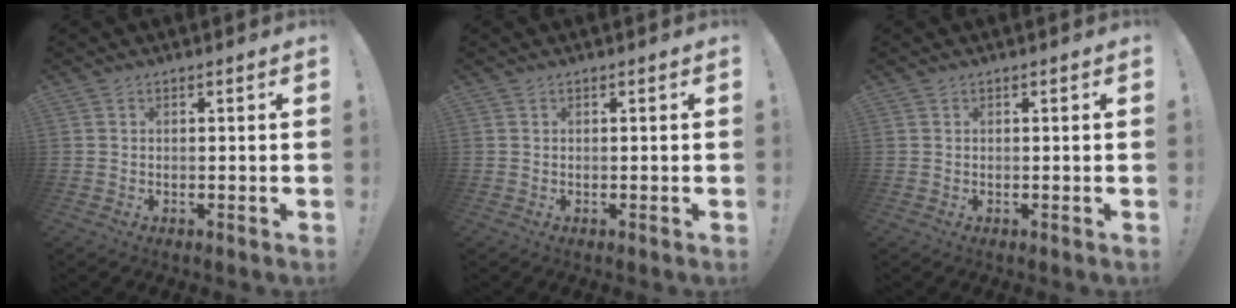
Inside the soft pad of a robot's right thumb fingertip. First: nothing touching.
{"total": 0.0}
{"total": 0.0}